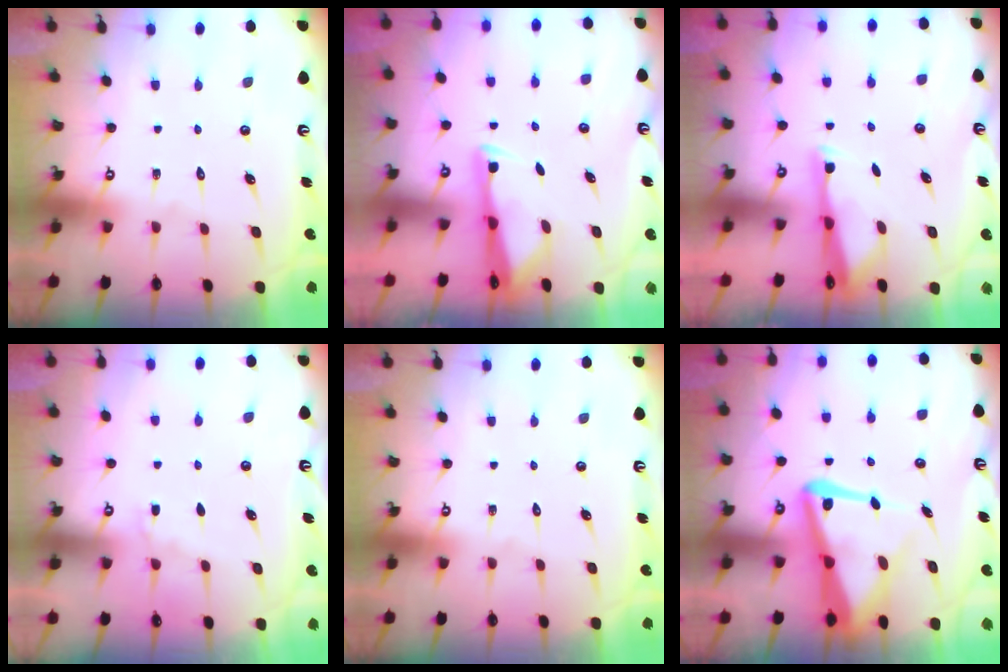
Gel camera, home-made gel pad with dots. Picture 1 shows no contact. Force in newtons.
{"total": 2.9, "press": 2.9, "slide": 0.4}
{"total": 3.0, "press": 2.9, "slide": 0.5}
{"total": 4.3, "press": 4.2, "slide": 0.5}
{"total": 0.0}
{"total": 11.9, "press": 11.8, "slide": 1.3}